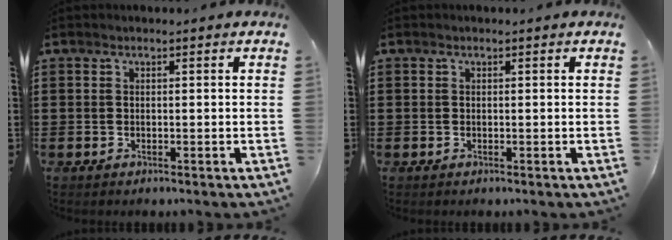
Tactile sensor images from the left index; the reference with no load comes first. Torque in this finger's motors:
{"motor_torque": [0.00, 0.00, 0.00, 0.00]}